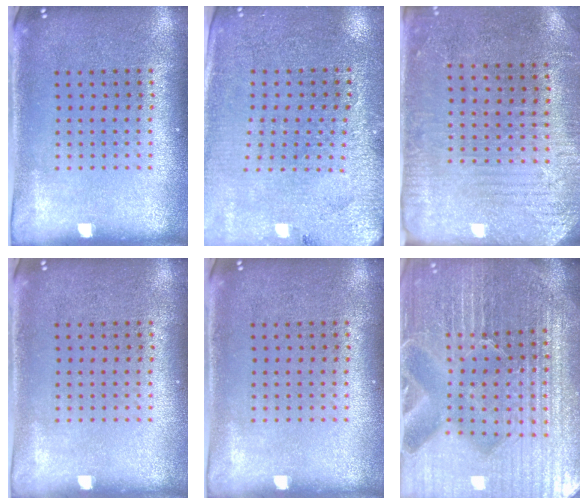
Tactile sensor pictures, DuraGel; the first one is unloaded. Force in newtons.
{"total": 2.8, "press": 2.8, "slide": 0.5}
{"total": 3.0, "press": 2.8, "slide": 1.1}
{"total": 0.0}
{"total": 0.0}
{"total": 6.6, "press": 5.9, "slide": 3.1}